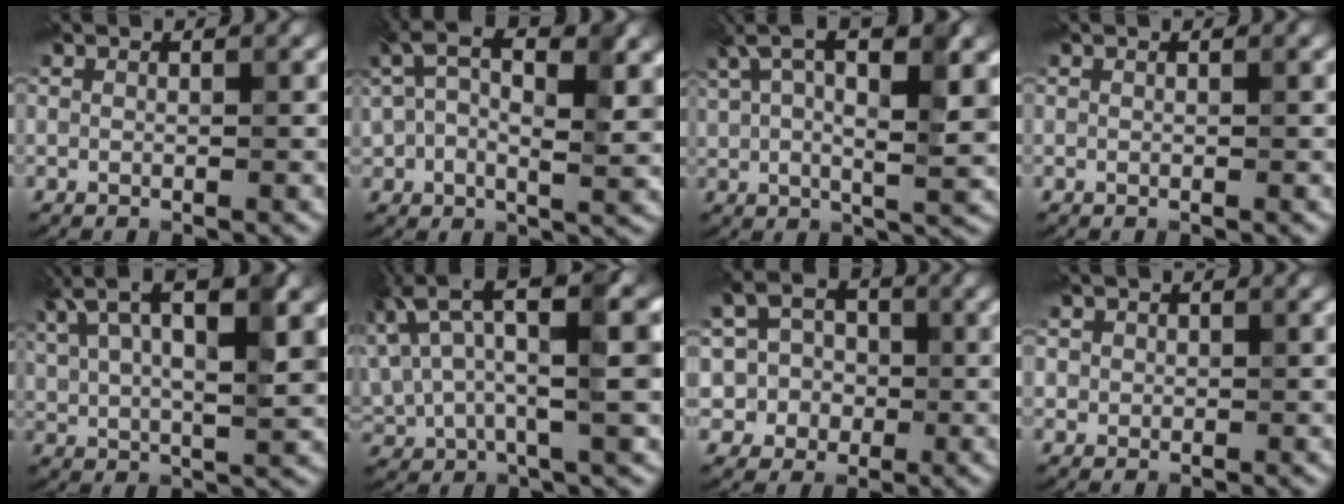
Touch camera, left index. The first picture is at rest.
{"total": 9.6, "force": [2.6, 5.0, 7.7], "torque": [-0.155, 0.001, 0.037]}
{"total": 10.3, "force": [4.3, 4.1, 8.4], "torque": [-0.161, 0.007, 0.070]}
{"total": 0.0}
{"total": 11.0, "force": [5.0, 4.1, 8.9], "torque": [-0.161, 0.011, 0.083]}
{"total": 11.8, "force": [5.6, 3.9, 9.6], "torque": [-0.208, 0.018, 0.097]}
{"total": 4.4, "force": [-0.7, 4.0, 1.6], "torque": [-0.010, 0.004, -0.022]}
{"total": 1.1, "force": [0.2, 1.1, 0.2], "torque": [0.001, -0.008, 0.006]}